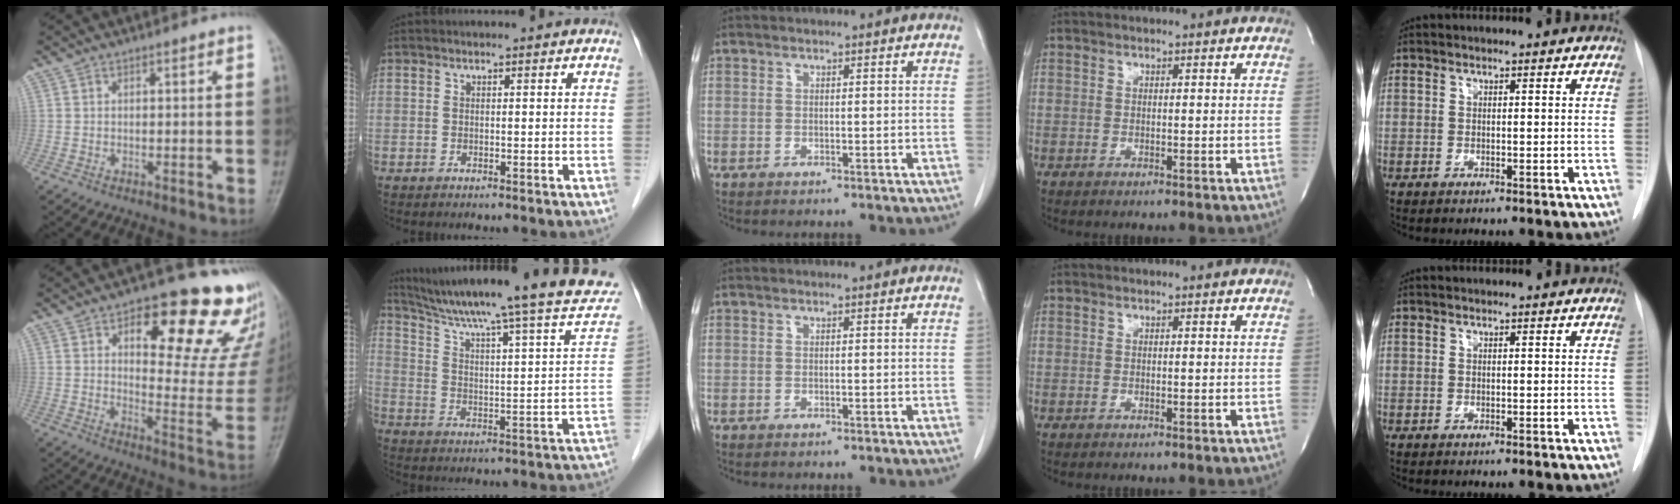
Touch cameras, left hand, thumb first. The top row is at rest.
{"thumb": {"total": 23.3, "force": [13.0, 9.2, 17.0], "torque": [-0.159, -0.062, 0.170]}, "index": {"total": 26.7, "force": [22.3, 1.3, 14.6], "torque": [-0.225, -0.023, 0.299]}}